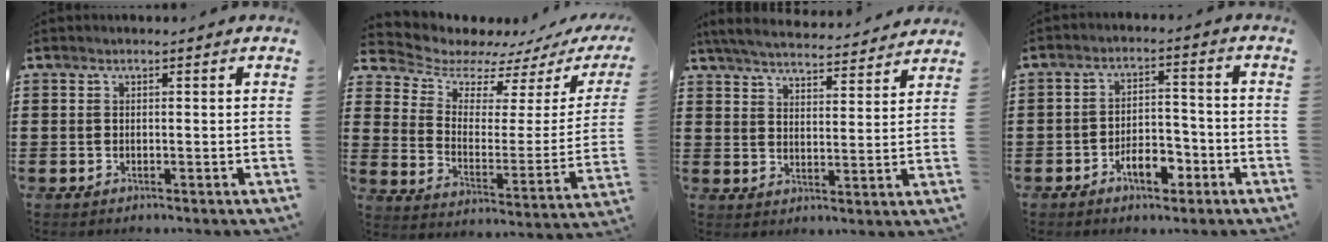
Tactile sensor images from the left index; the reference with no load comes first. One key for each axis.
{"total": 6.1, "fx": 5.6, "fy": 2.3, "fz": 0.6, "tx": -0.053, "ty": -0.044, "tz": 0.099}
{"total": 5.4, "fx": 5.2, "fy": 0.0, "fz": 1.1, "tx": -0.043, "ty": -0.032, "tz": 0.090}
{"total": 5.6, "fx": -3.4, "fy": 2.6, "fz": 3.6, "tx": -0.050, "ty": 0.011, "tz": -0.065}